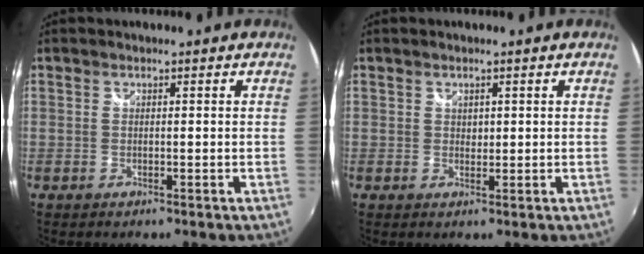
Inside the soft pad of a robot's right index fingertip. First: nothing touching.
{"total": 0.9, "force": [0.5, 0.8, 0.1], "torque": [0.002, 0.001, 0.008]}